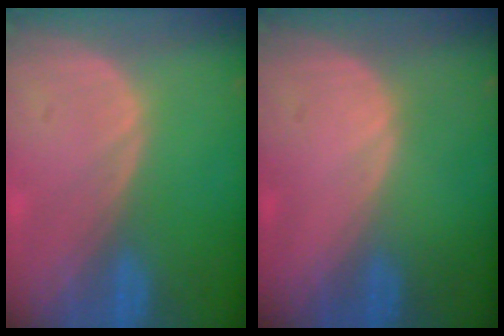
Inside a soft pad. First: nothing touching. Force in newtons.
{"total": 0.6, "press": 0.1, "slide": 0.6}